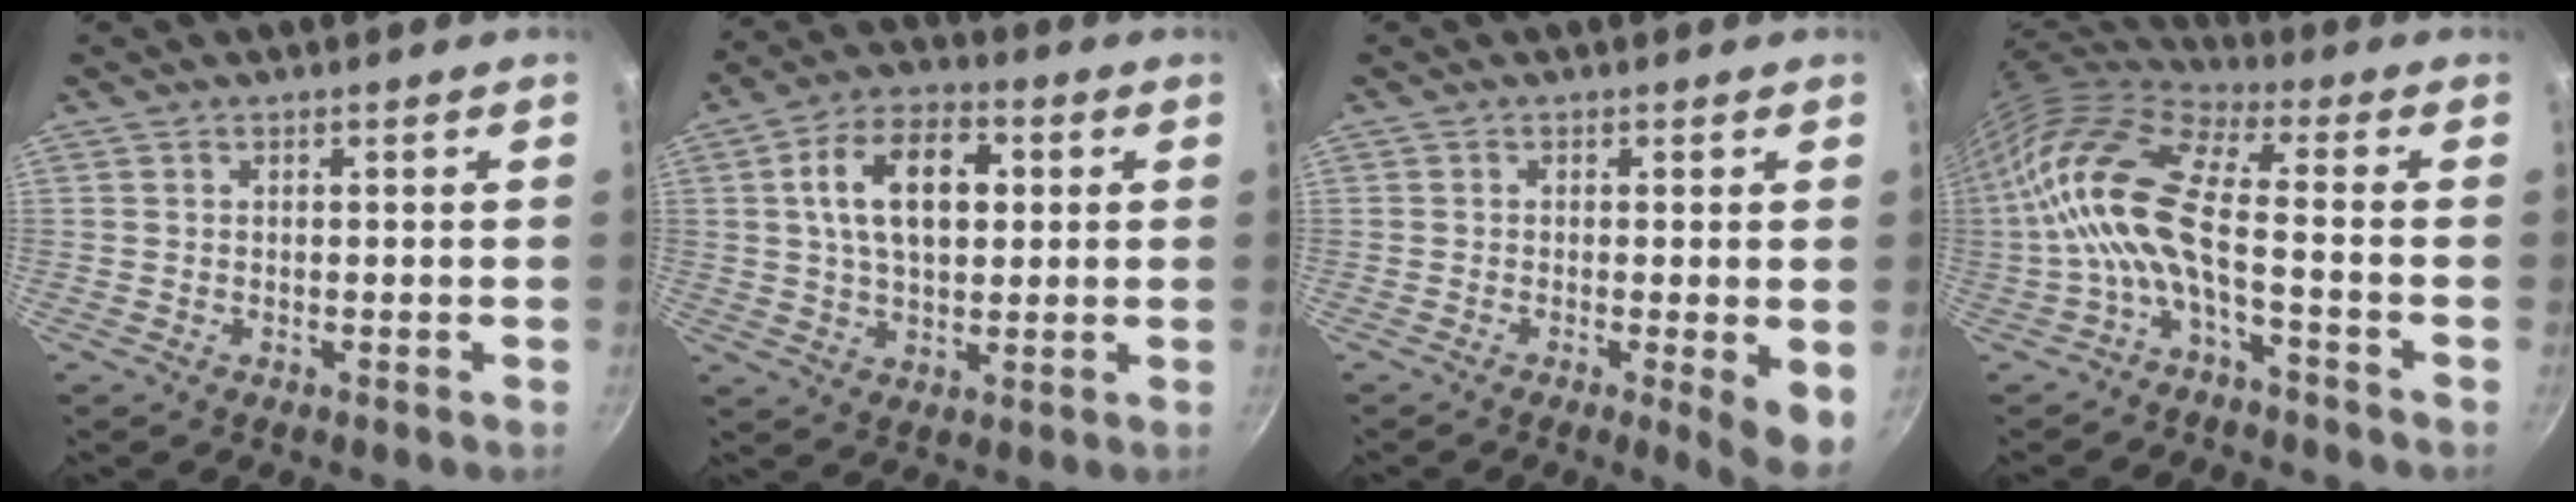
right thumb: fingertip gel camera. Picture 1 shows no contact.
{"total": 13.8, "force": [2.7, 8.3, 10.6], "torque": [-0.158, 0.013, 0.038]}
{"total": 5.4, "force": [-0.8, 0.7, 5.3], "torque": [-0.069, -0.011, -0.011]}
{"total": 14.9, "force": [-2.9, 5.4, 13.5], "torque": [-0.289, 0.034, -0.067]}